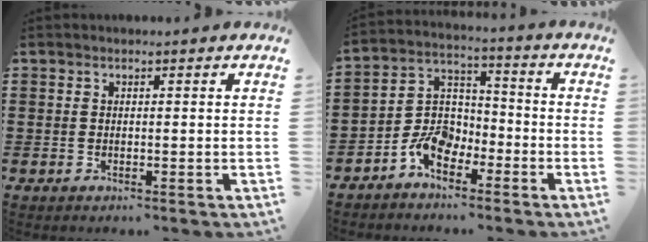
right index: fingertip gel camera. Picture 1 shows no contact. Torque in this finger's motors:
{"motor_torque": [1.05, 1.09, 0.15, 0.02]}